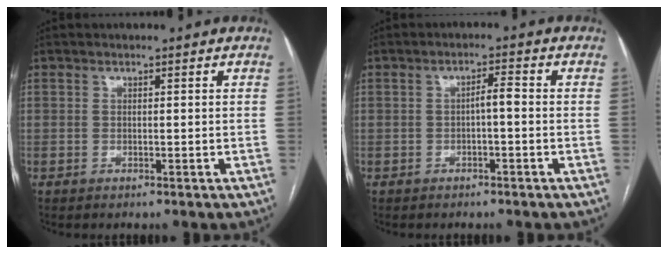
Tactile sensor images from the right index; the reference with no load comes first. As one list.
[{"total": 2.2, "force": [-0.4, 0.4, 2.2], "torque": [-0.034, 0.006, -0.008]}]